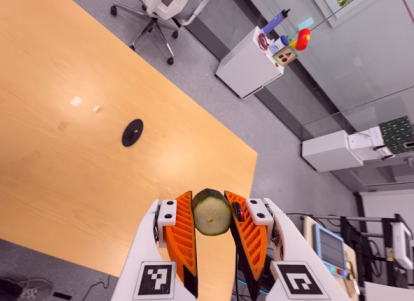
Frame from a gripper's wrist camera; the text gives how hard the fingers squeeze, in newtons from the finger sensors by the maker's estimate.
{"total": 9.1, "left": 8.5, "right": 9.6}